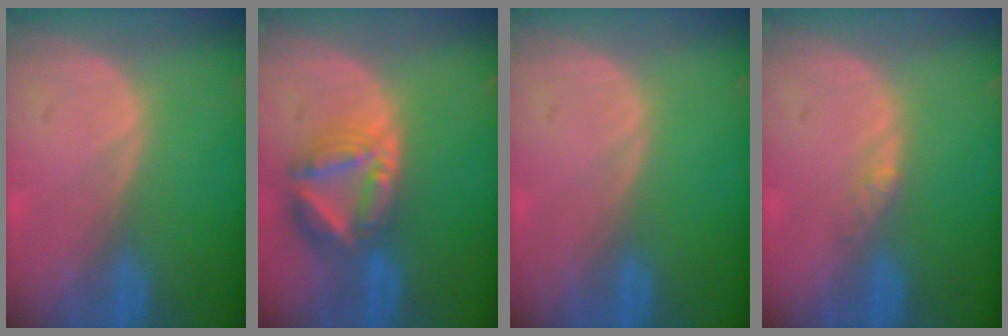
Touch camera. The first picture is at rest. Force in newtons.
{"total": 8.0, "press": 6.9, "slide": 4.0}
{"total": 0.0}
{"total": 1.8, "press": 1.6, "slide": 1.0}